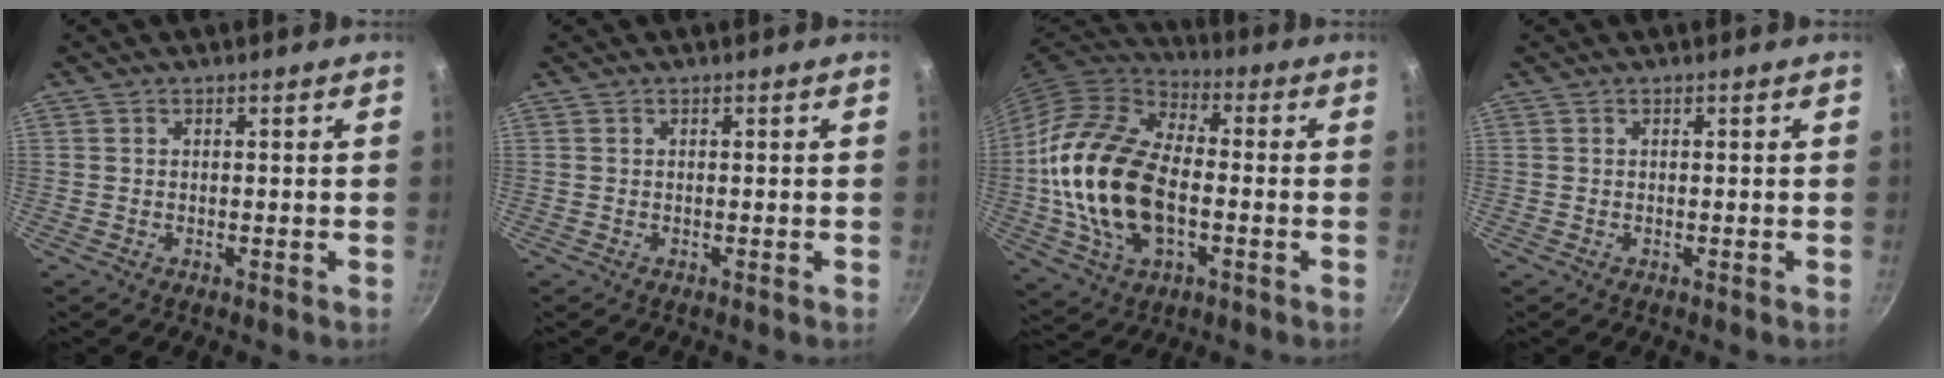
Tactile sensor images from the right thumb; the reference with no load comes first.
{"total": 0.0}
{"total": 21.7, "force": [-2.4, 13.0, 17.3], "torque": [-0.323, 0.027, -0.050]}
{"total": 0.0}